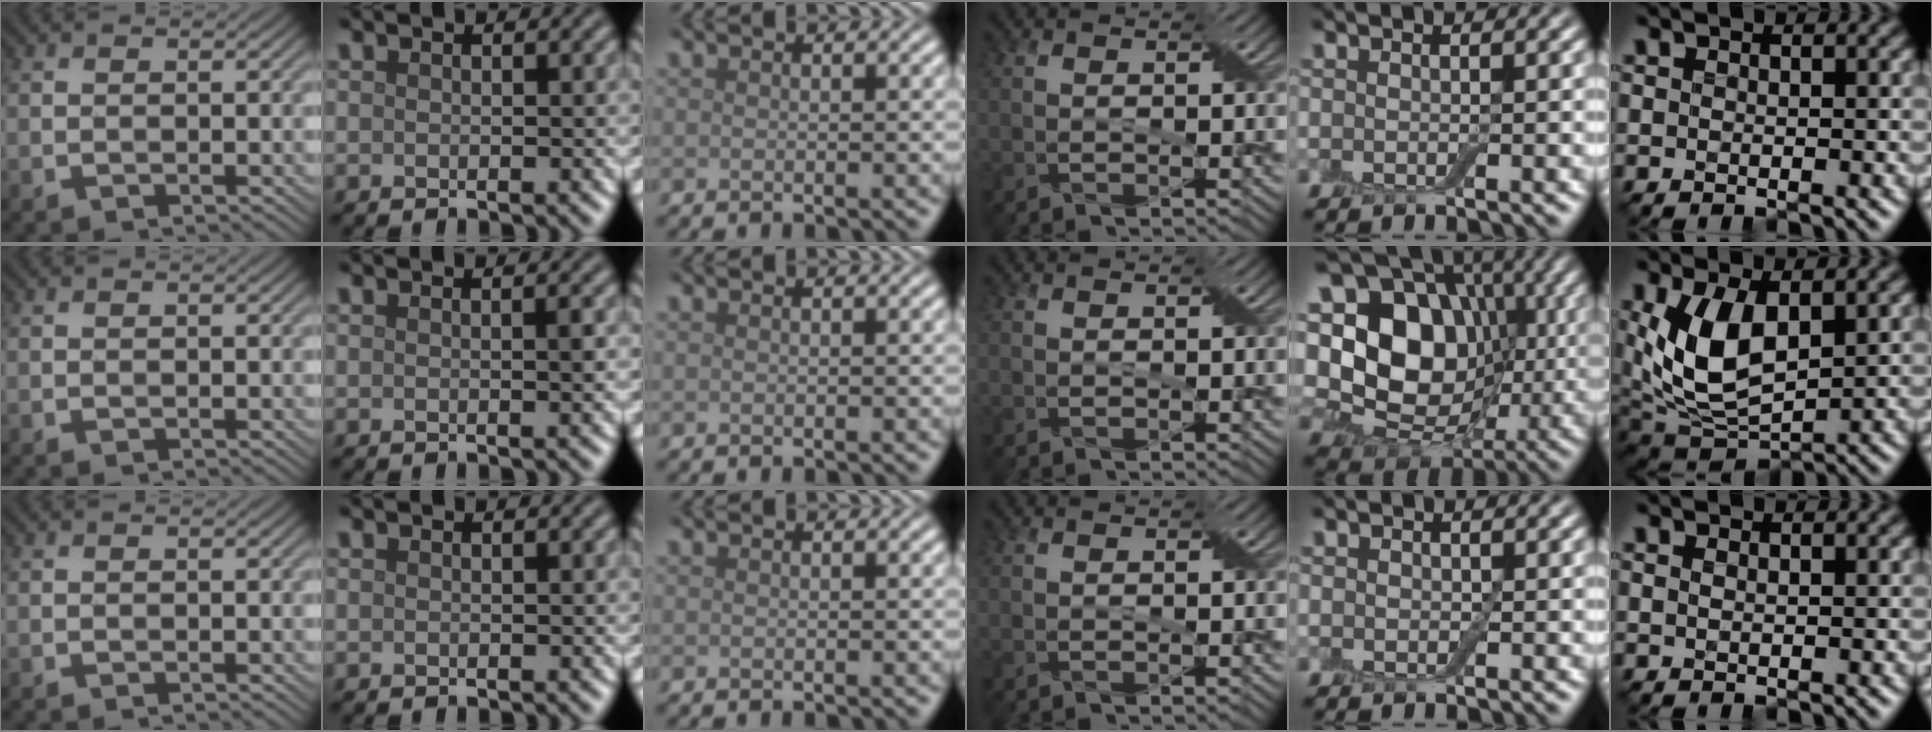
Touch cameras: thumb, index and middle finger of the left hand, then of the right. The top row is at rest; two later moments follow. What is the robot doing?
{"motion": "extract", "object": "drawer"}